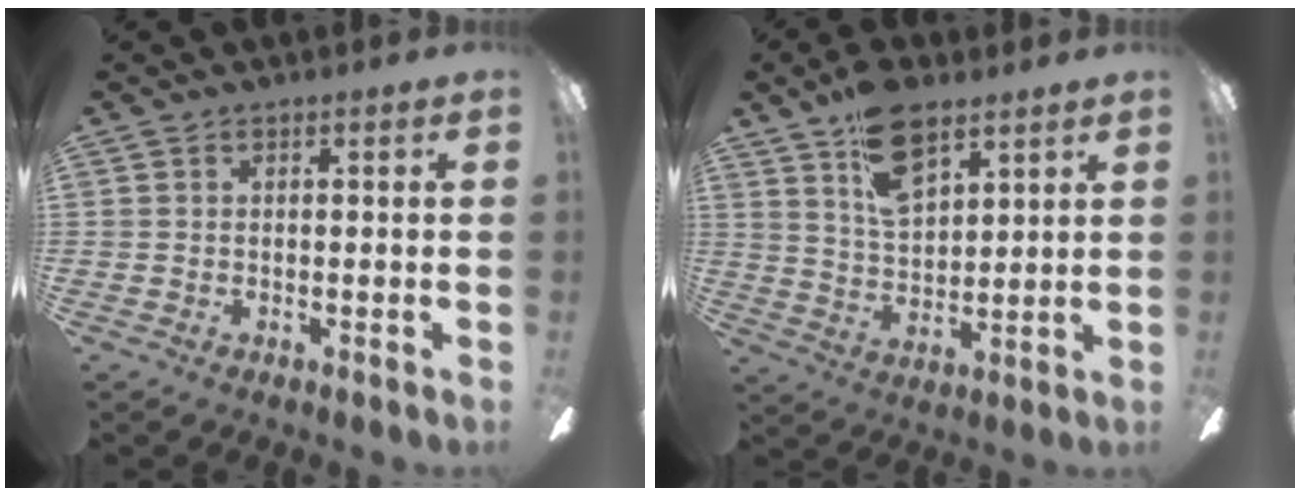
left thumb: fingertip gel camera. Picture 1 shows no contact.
{"total": 12.4, "force": [8.2, 6.1, 7.1], "torque": [-0.117, -0.033, 0.148]}